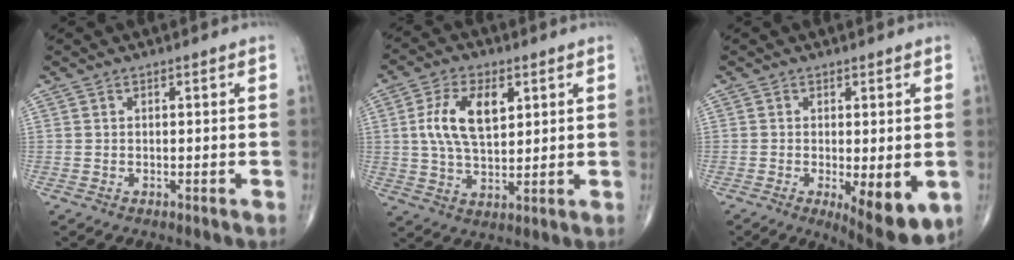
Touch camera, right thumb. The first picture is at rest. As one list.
[{"total": 11.0, "force": [2.9, 5.9, 8.8], "torque": [-0.157, -0.005, 0.056]}, {"total": 9.6, "force": [-2.6, 3.3, 8.6], "torque": [-0.114, -0.021, -0.031]}]